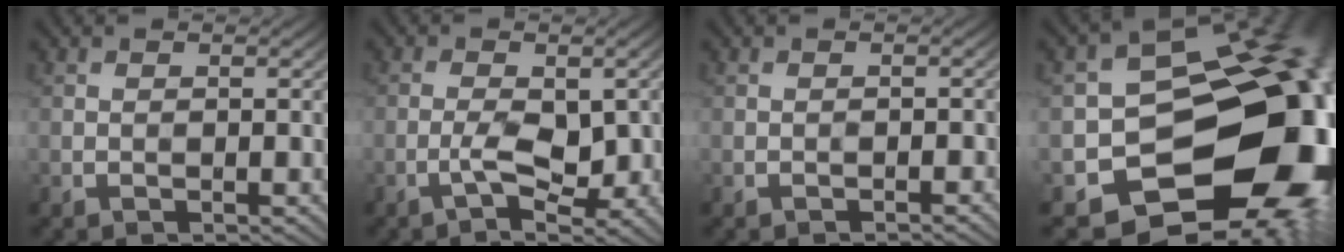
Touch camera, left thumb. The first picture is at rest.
{"total": 4.3, "force": [-1.3, 1.5, 3.8], "torque": [-0.071, 0.003, -0.023]}
{"total": 0.7, "force": [-0.6, 0.2, 0.3], "torque": [-0.002, 0.001, -0.009]}
{"total": 19.7, "force": [-5.1, 15.0, 11.7], "torque": [-0.157, -0.031, -0.066]}